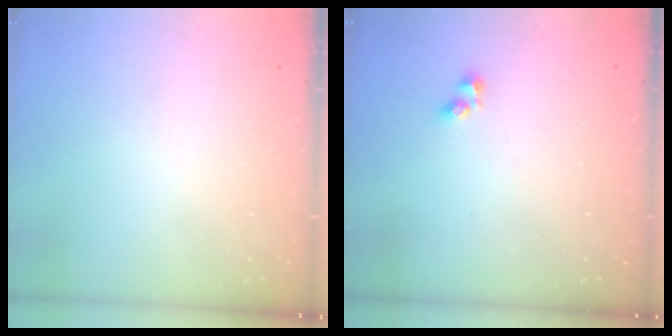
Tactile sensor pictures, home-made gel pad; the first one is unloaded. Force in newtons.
{"total": 1.9, "press": 1.9, "slide": 0.3}